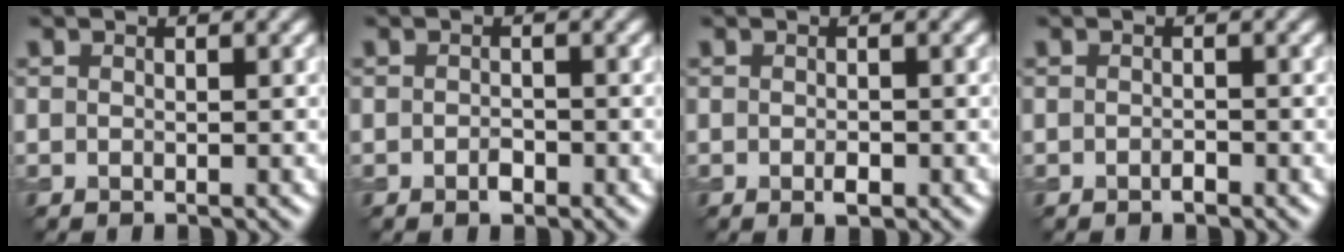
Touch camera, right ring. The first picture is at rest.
{"total": 1.1, "force": [-0.6, 0.5, 0.7], "torque": [-0.012, 0.000, -0.010]}
{"total": 1.1, "force": [-0.4, 0.5, 0.9], "torque": [-0.015, -0.002, -0.006]}
{"total": 0.6, "force": [-0.5, 0.2, 0.4], "torque": [-0.007, 0.001, -0.008]}